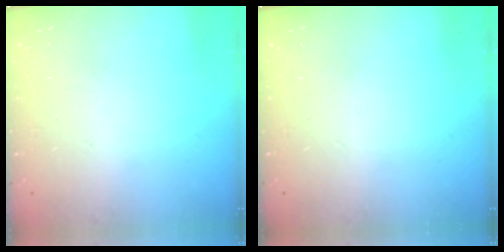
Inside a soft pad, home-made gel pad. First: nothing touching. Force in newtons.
{"total": 0.0}